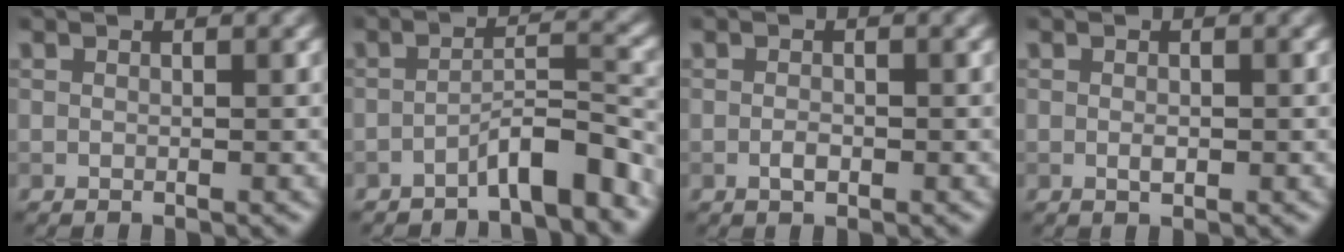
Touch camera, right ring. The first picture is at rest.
{"total": 4.2, "force": [-3.0, 0.6, 2.8], "torque": [-0.044, 0.016, -0.058]}
{"total": 1.0, "force": [-0.4, 0.5, 0.8], "torque": [-0.016, 0.000, -0.008]}
{"total": 0.8, "force": [-0.1, 0.4, 0.6], "torque": [-0.013, -0.002, -0.001]}